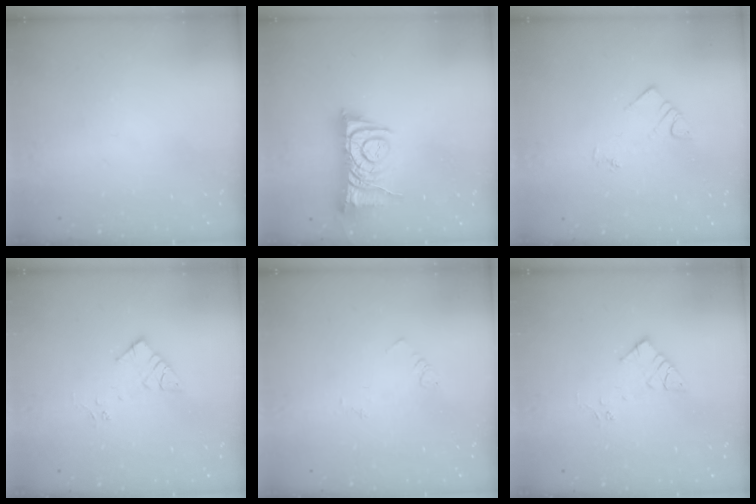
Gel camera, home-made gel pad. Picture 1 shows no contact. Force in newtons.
{"total": 8.8, "press": 8.8, "slide": 0.6}
{"total": 4.2, "press": 4.2, "slide": 0.5}
{"total": 7.2, "press": 7.2, "slide": 0.5}
{"total": 2.5, "press": 2.5, "slide": 0.4}
{"total": 7.2, "press": 7.2, "slide": 0.5}